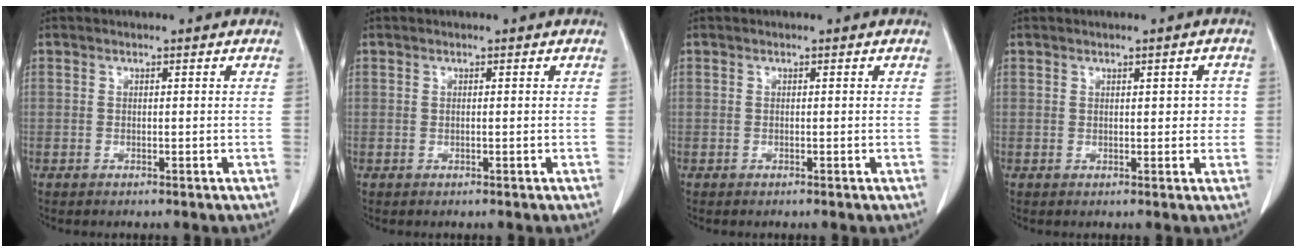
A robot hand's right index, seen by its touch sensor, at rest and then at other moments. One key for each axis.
{"total": 0.0}
{"total": 0.0}
{"total": 2.9, "fx": 0.5, "fy": 1.3, "fz": 2.6, "tx": -0.027, "ty": 0.006, "tz": 0.006}